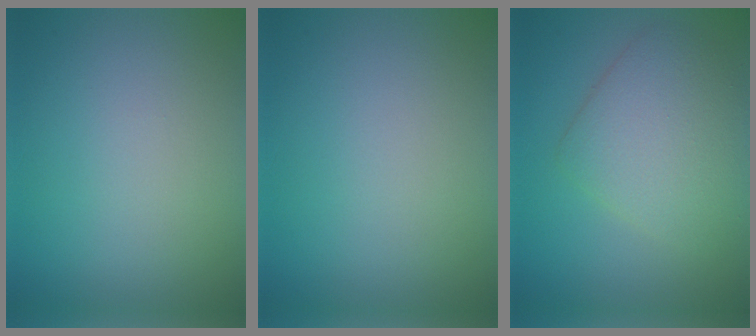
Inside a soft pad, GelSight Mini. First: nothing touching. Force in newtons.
{"total": 0.0}
{"total": 5.0, "press": 5.0, "slide": 0.2}